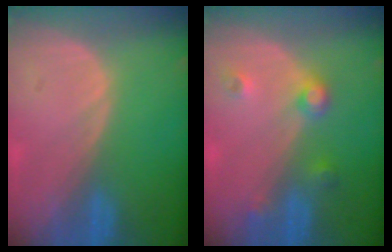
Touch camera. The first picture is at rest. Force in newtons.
{"total": 3.7, "press": 3.4, "slide": 1.3}